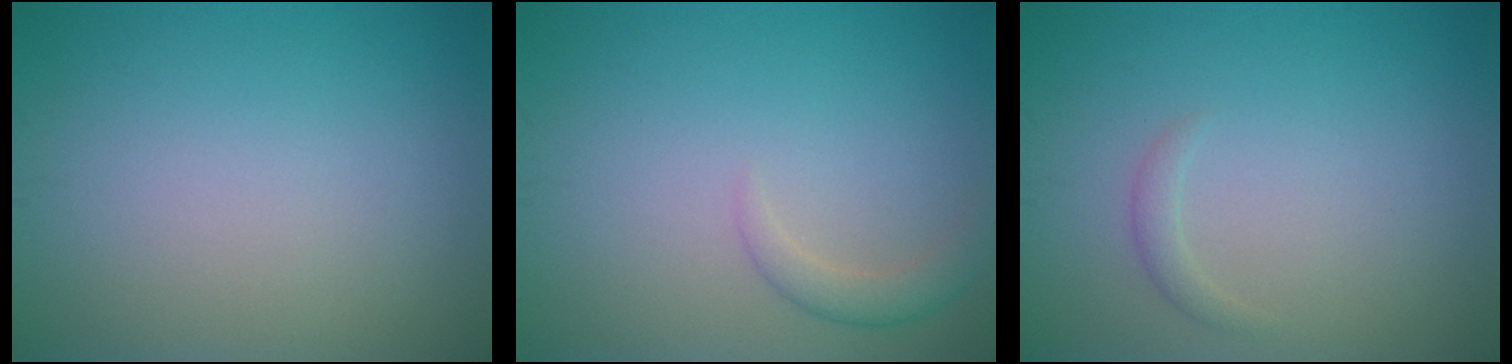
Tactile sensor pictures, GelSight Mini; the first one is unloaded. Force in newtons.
{"total": 1.7, "press": 1.7, "slide": 0.1}
{"total": 0.9, "press": 0.9, "slide": 0.1}